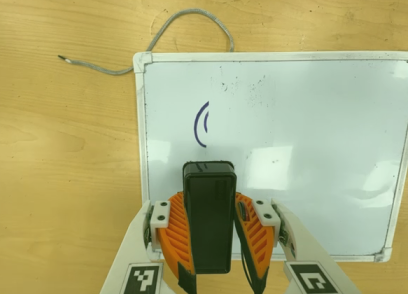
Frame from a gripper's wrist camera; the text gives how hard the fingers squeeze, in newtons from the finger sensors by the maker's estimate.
{"total": 6.8, "left": 6.0, "right": 7.5}